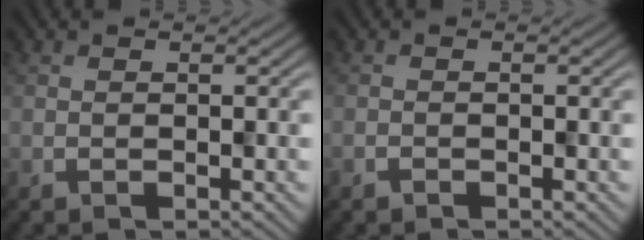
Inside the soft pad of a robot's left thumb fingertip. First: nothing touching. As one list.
[{"total": 0.6, "force": [-0.6, 0.2, -0.2], "torque": [0.004, -0.003, -0.010]}]